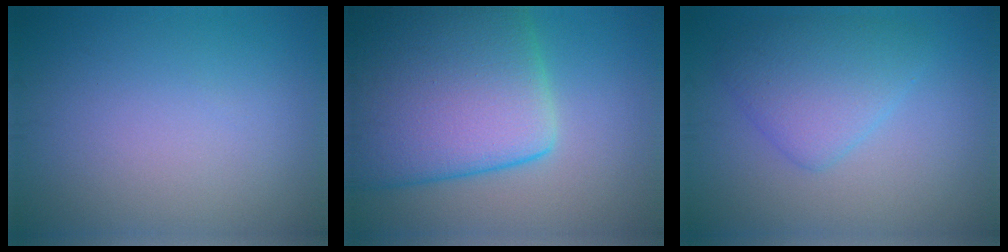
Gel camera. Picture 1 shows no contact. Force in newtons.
{"total": 14.0, "press": 14.0, "slide": 0.9}
{"total": 3.9, "press": 3.9, "slide": 0.1}